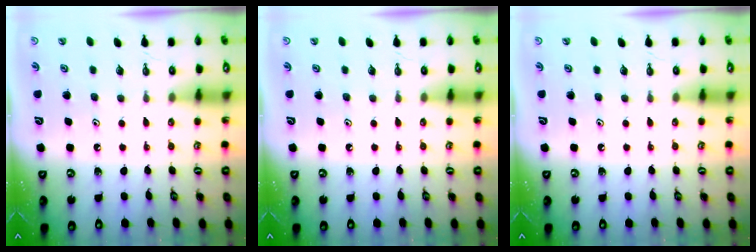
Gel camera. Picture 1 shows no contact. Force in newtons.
{"total": 0.0}
{"total": 0.0}